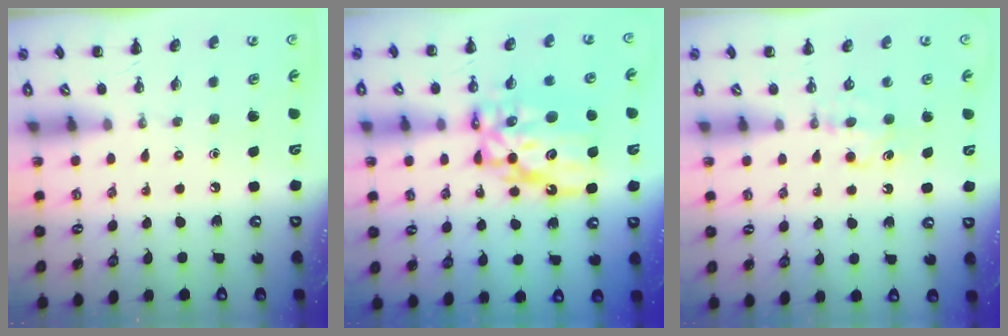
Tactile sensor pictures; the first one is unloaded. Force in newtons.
{"total": 13.2, "press": 12.7, "slide": 3.6}
{"total": 5.2, "press": 5.0, "slide": 1.6}